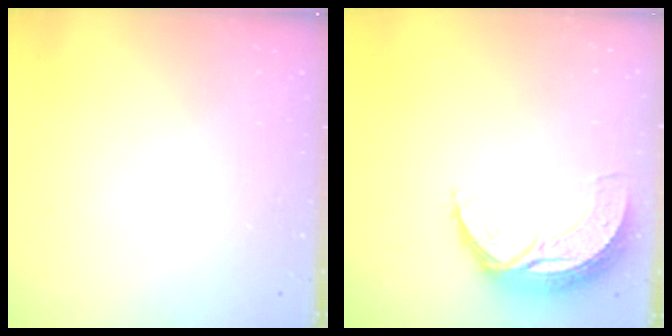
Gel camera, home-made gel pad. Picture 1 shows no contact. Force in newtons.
{"total": 8.9, "press": 8.9, "slide": 0.6}